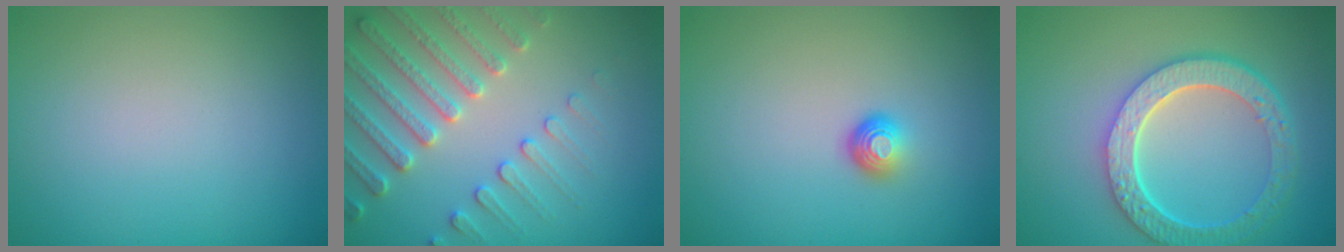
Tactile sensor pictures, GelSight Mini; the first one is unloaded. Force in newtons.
{"total": 4.5, "press": 4.4, "slide": 0.8}
{"total": 1.8, "press": 1.1, "slide": 1.4}
{"total": 6.0, "press": 4.5, "slide": 4.0}